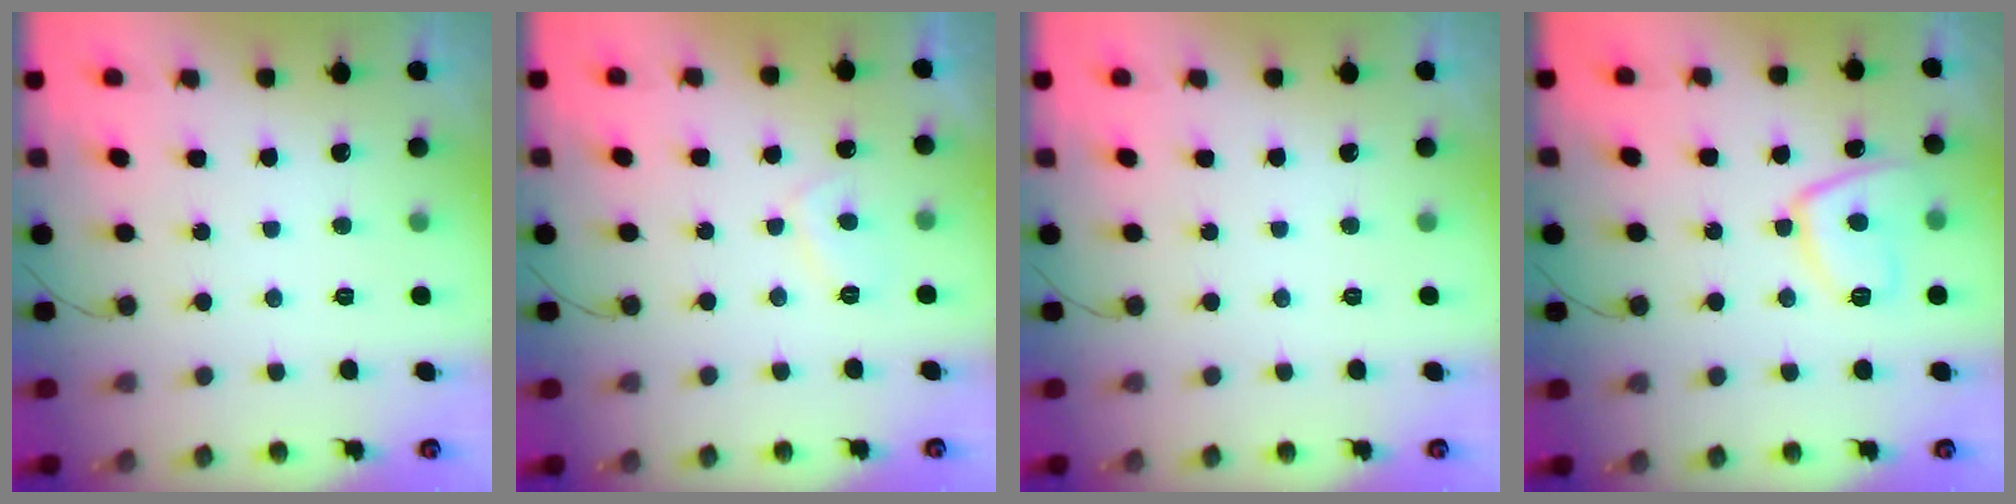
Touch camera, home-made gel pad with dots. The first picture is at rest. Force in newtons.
{"total": 2.7, "press": 2.6, "slide": 0.4}
{"total": 0.0}
{"total": 9.7, "press": 9.7, "slide": 0.8}